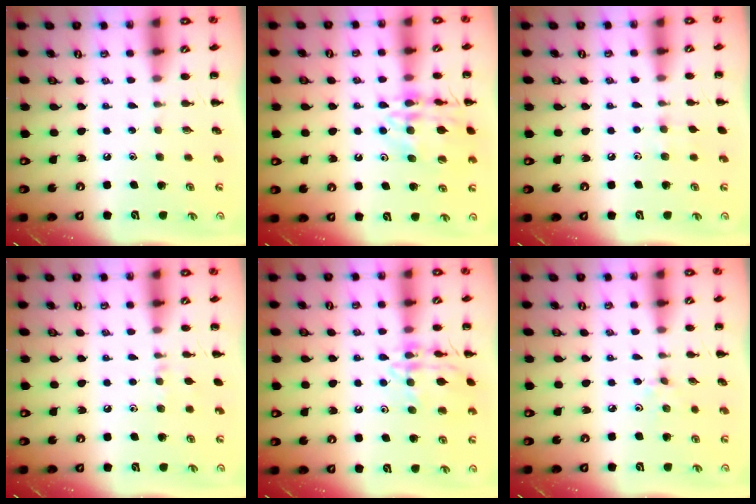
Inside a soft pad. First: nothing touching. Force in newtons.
{"total": 16.0, "press": 16.0, "slide": 1.7}
{"total": 5.2, "press": 4.9, "slide": 1.7}
{"total": 4.6, "press": 4.4, "slide": 1.5}
{"total": 13.5, "press": 13.5, "slide": 1.1}
{"total": 1.9, "press": 1.8, "slide": 0.7}